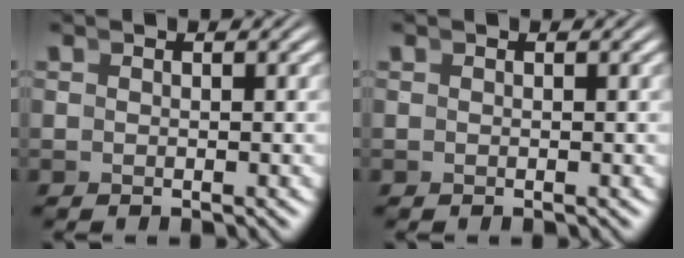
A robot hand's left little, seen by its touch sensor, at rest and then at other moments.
{"total": 0.0}